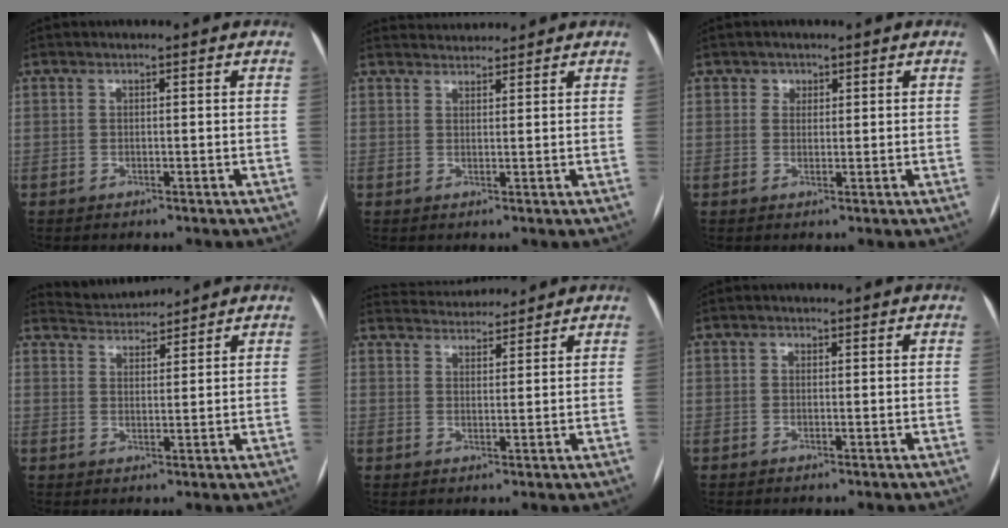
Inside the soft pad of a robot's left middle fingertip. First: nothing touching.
{"total": 3.5, "force": [3.5, 0.4, -0.1], "torque": [-0.006, 0.025, 0.058]}
{"total": 1.5, "force": [0.8, 1.3, 0.1], "torque": [0.006, -0.002, 0.007]}
{"total": 4.5, "force": [4.5, 0.1, -0.4], "torque": [-0.004, 0.017, 0.079]}
{"total": 6.7, "force": [6.6, 0.9, 0.6], "torque": [-0.015, 0.024, 0.099]}
{"total": 0.6, "force": [0.1, 0.5, 0.3], "torque": [-0.004, 0.001, 0.000]}